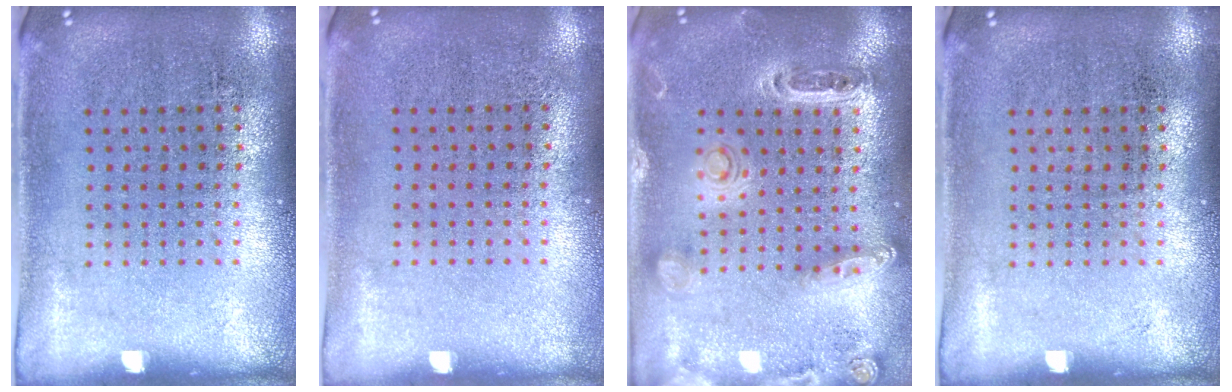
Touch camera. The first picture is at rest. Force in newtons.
{"total": 0.0}
{"total": 1.2, "press": 1.2, "slide": 0.3}
{"total": 0.0}